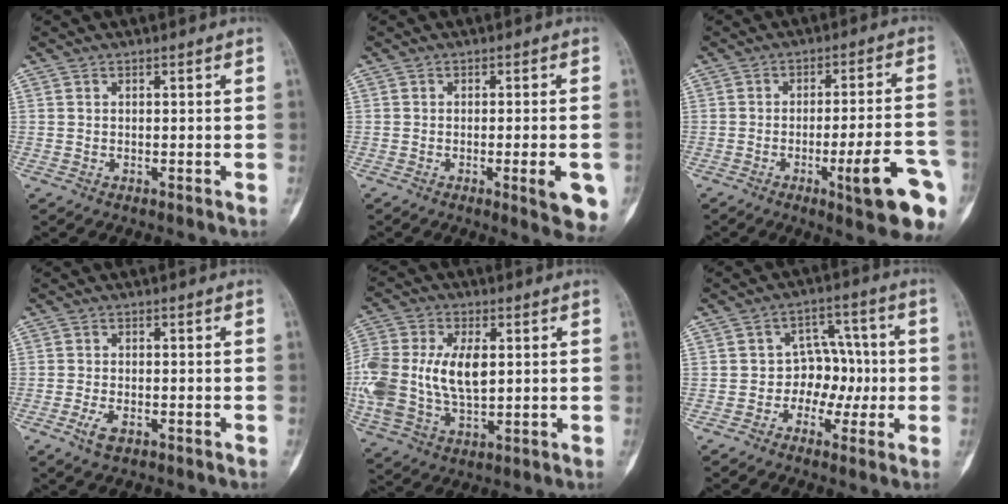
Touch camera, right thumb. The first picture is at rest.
{"total": 7.6, "force": [-2.5, 1.6, 7.0], "torque": [-0.076, -0.004, -0.027]}
{"total": 13.6, "force": [-5.4, 2.3, 12.3], "torque": [-0.157, 0.016, -0.070]}
{"total": 3.0, "force": [-1.6, 1.4, 2.2], "torque": [-0.045, 0.005, -0.029]}
{"total": 18.4, "force": [1.3, 10.9, 14.8], "torque": [-0.350, -0.002, 0.029]}
{"total": 7.6, "force": [-1.5, 6.2, 4.1], "torque": [-0.010, 0.032, -0.036]}